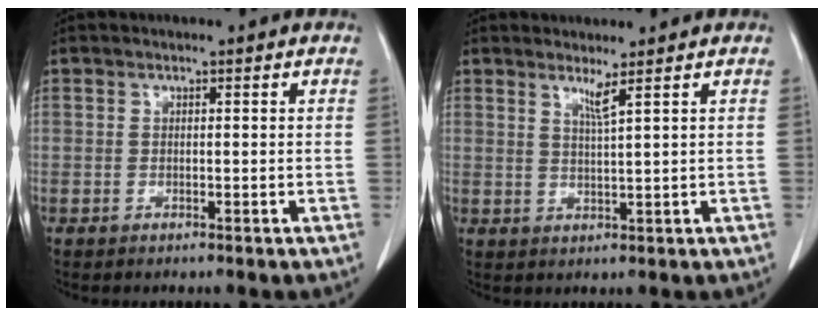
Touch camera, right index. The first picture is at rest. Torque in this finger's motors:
{"motor_torque": [0.07, 0.07, 0.04, 0.03]}